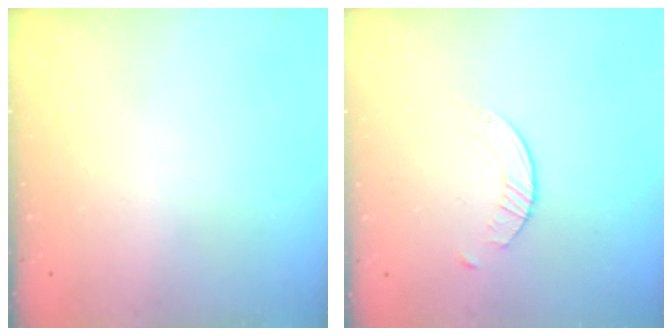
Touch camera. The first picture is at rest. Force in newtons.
{"total": 1.6, "press": 1.6, "slide": 0.3}